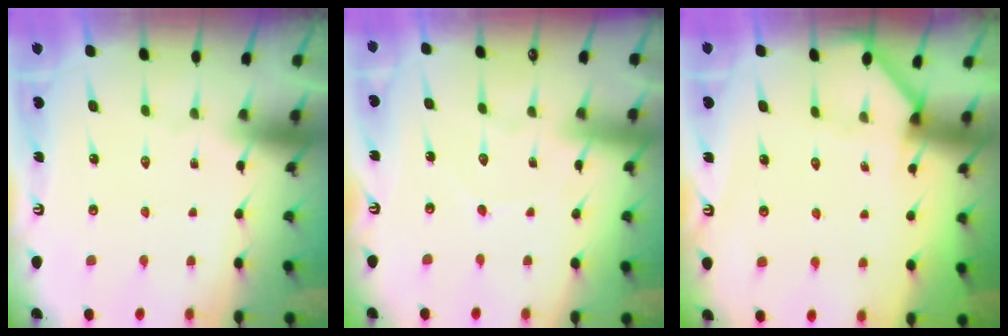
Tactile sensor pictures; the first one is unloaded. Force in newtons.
{"total": 3.2, "press": 3.2, "slide": 0.0}
{"total": 2.2, "press": 2.2, "slide": 0.3}